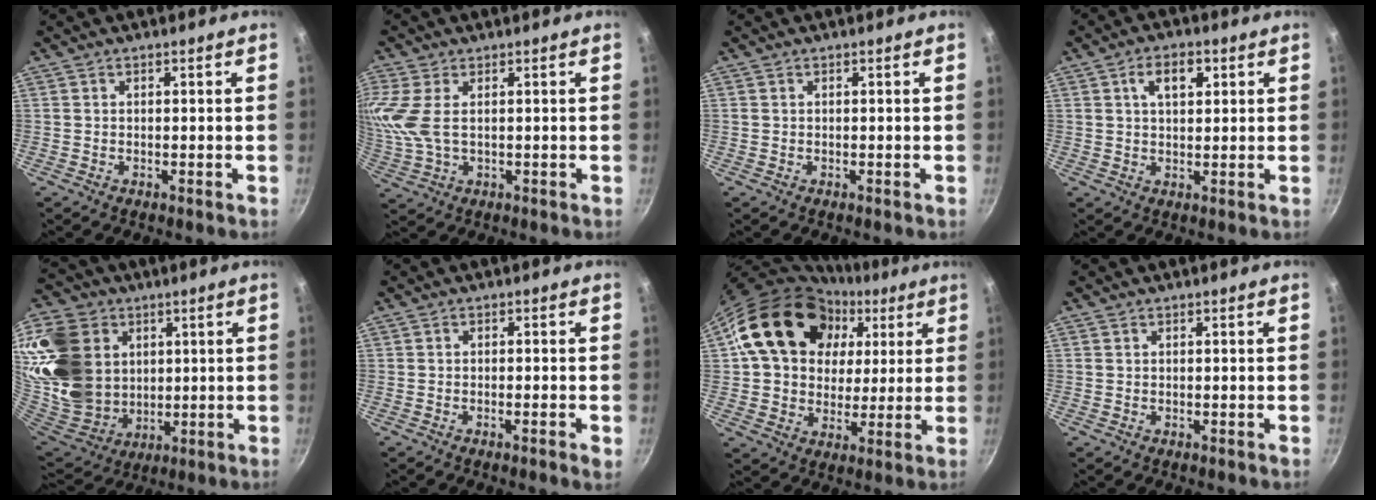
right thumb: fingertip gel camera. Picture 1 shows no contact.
{"total": 8.0, "force": [1.5, 4.1, 6.7], "torque": [-0.151, 0.000, 0.033]}
{"total": 0.0}
{"total": 5.7, "force": [2.1, 3.3, 4.2], "torque": [-0.053, 0.001, 0.031]}
{"total": 26.0, "force": [8.0, 20.1, 14.5], "torque": [-0.301, -0.014, 0.168]}
{"total": 2.0, "force": [-0.9, 0.2, 1.8], "torque": [-0.031, 0.004, -0.016]}
{"total": 20.9, "force": [7.1, 16.2, 11.1], "torque": [-0.165, 0.013, 0.122]}
{"total": 0.0}